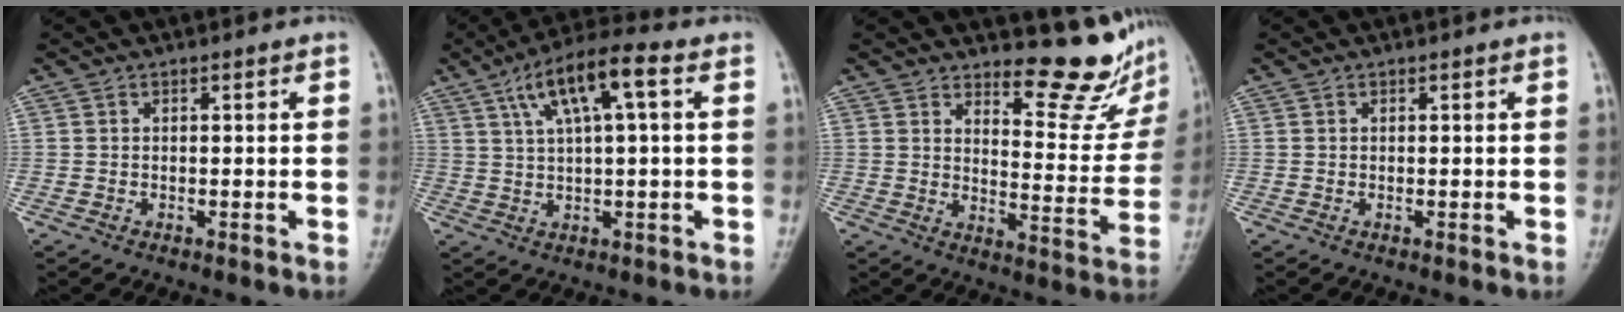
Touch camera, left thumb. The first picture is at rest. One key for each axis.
{"total": 10.9, "fx": 3.9, "fy": 2.7, "fz": 9.8, "tx": -0.183, "ty": 0.020, "tz": 0.066}
{"total": 11.2, "fx": 10.0, "fy": 2.5, "fz": 4.2, "tx": -0.027, "ty": -0.106, "tz": 0.133}
{"total": 0.0}